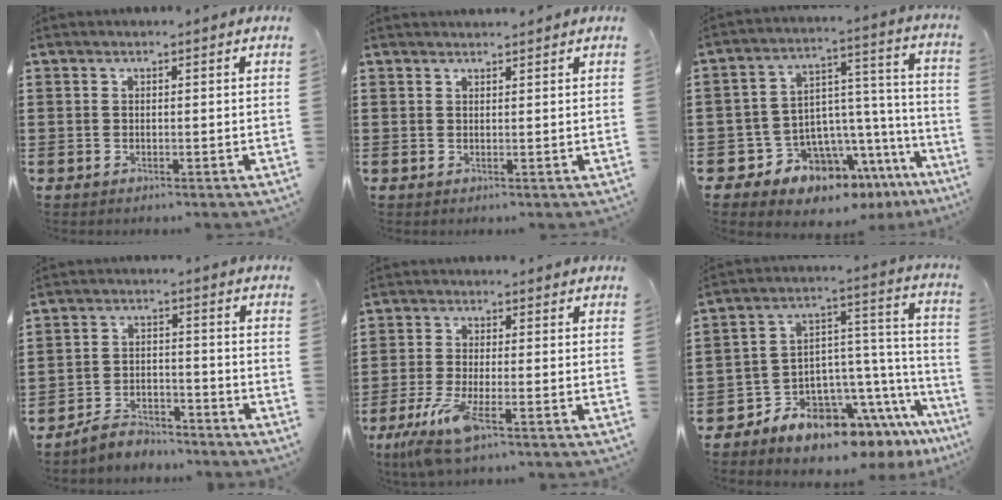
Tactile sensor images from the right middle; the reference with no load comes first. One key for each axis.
{"total": 1.1, "fx": 1.1, "fy": -0.1, "fz": 0.0, "tx": -0.002, "ty": -0.001, "tz": 0.022}
{"total": 9.7, "fx": -8.1, "fy": 4.8, "fz": 2.5, "tx": -0.058, "ty": 0.013, "tz": -0.149}
{"total": 4.5, "fx": -4.4, "fy": 0.9, "fz": 0.3, "tx": -0.008, "ty": 0.009, "tz": -0.090}
{"total": 6.1, "fx": -3.6, "fy": 0.8, "fz": 4.9, "tx": -0.112, "ty": -0.022, "tz": -0.069}
{"total": 8.4, "fx": -7.5, "fy": 2.9, "fz": 2.3, "tx": -0.047, "ty": -0.013, "tz": -0.145}